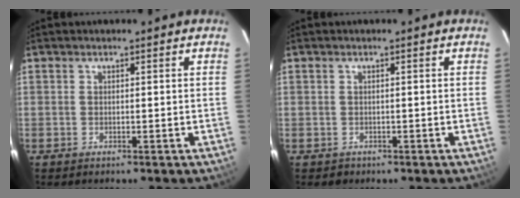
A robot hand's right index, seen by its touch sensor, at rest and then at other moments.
{"total": 1.1, "force": [-0.5, 1.0, 0.0], "torque": [0.001, 0.002, -0.001]}